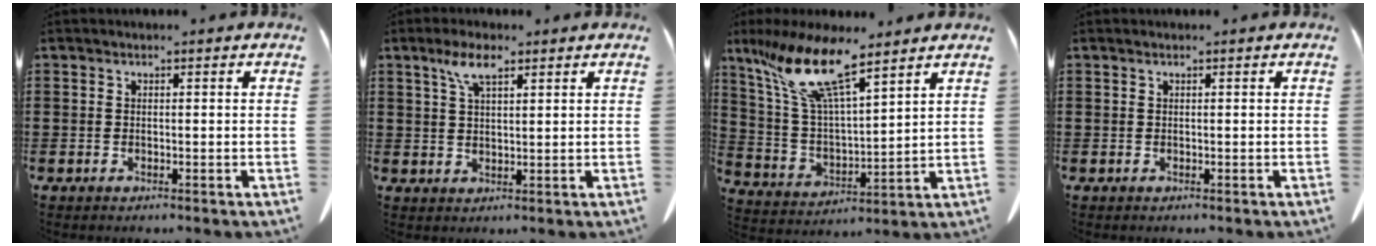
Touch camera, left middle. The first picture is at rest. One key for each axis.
{"total": 5.0, "fx": 2.9, "fy": 1.5, "fz": 3.8, "tx": -0.084, "ty": 0.008, "tz": 0.051}
{"total": 12.8, "fx": 9.0, "fy": 2.6, "fz": 8.8, "tx": -0.217, "ty": -0.037, "tz": 0.149}
{"total": 0.0}